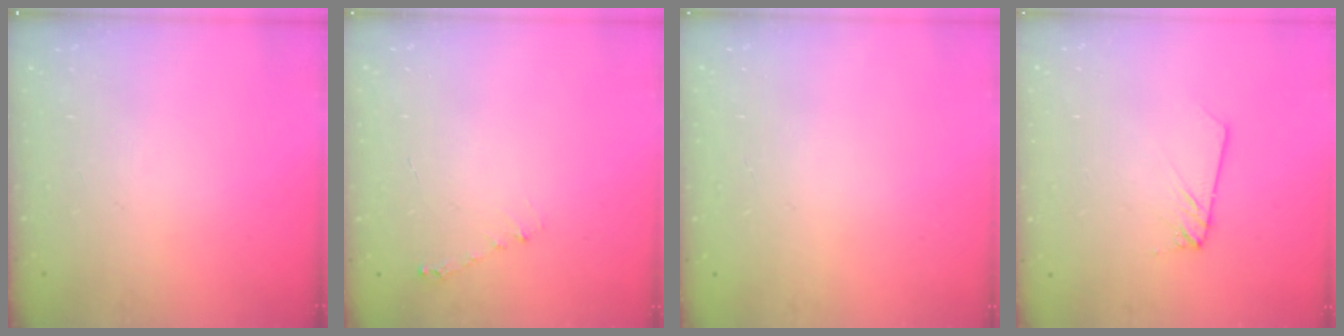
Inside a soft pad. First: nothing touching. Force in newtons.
{"total": 4.2, "press": 4.2, "slide": 0.4}
{"total": 0.0}
{"total": 2.3, "press": 2.3, "slide": 0.1}